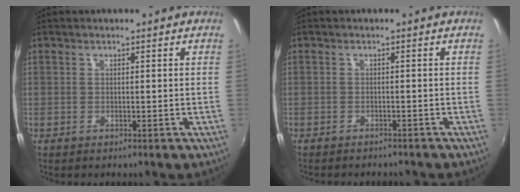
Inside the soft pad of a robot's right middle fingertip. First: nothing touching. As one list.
[{"total": 3.5, "force": [-3.2, 0.8, 1.0], "torque": [-0.031, -0.011, -0.048]}]